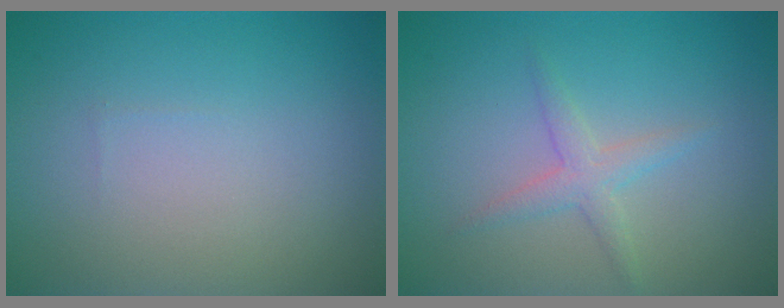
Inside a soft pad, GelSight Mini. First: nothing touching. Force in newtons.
{"total": 2.0, "press": 2.0, "slide": 0.1}